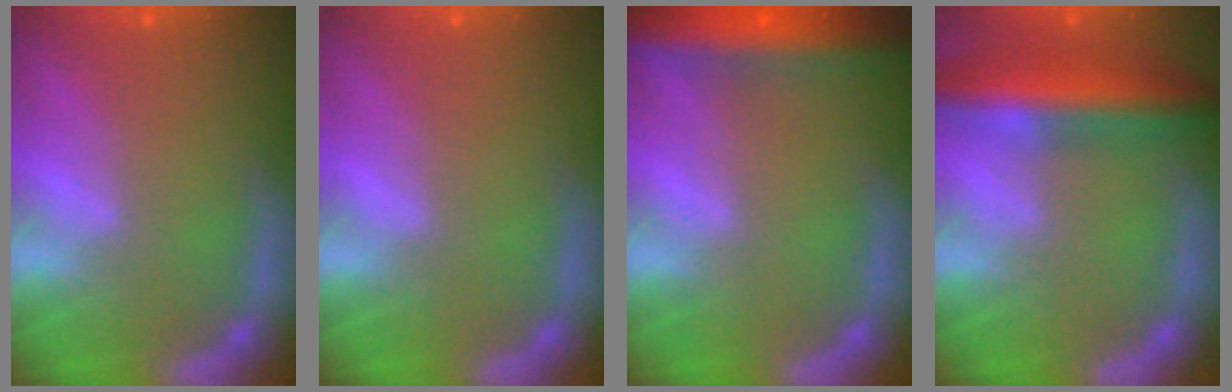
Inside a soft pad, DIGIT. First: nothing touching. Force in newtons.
{"total": 0.0}
{"total": 9.0}
{"total": 7.5}